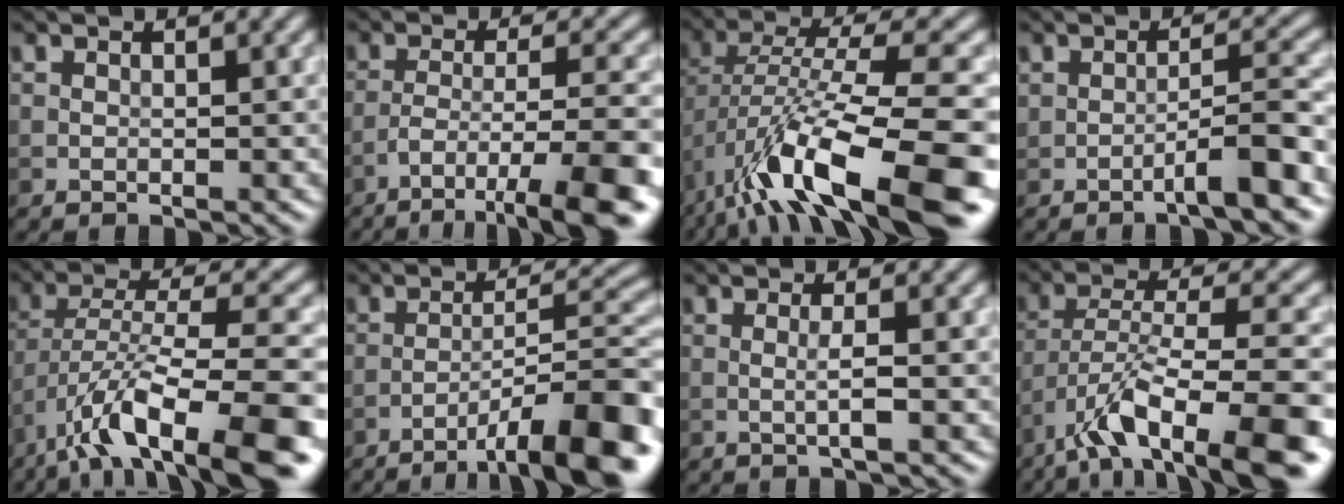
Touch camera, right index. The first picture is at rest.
{"total": 8.8, "force": [-5.3, 1.8, 6.8], "torque": [-0.107, 0.004, -0.080]}
{"total": 13.2, "force": [-6.7, 3.9, 10.7], "torque": [-0.191, 0.015, -0.117]}
{"total": 3.5, "force": [-2.0, 0.3, 2.9], "torque": [-0.045, 0.018, -0.039]}
{"total": 11.0, "force": [-6.7, 2.9, 8.2], "torque": [-0.135, 0.013, -0.122]}
{"total": 11.6, "force": [-7.2, 2.4, 8.8], "torque": [-0.131, 0.016, -0.109]}
{"total": 1.5, "force": [-0.1, 0.1, 1.5], "torque": [-0.029, 0.001, -0.007]}
{"total": 9.9, "force": [-6.2, 2.6, 7.3], "torque": [-0.119, 0.006, -0.113]}